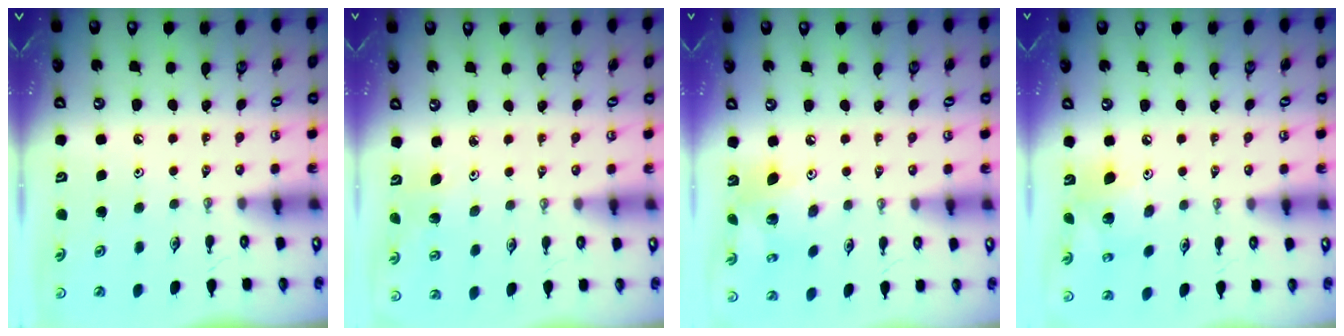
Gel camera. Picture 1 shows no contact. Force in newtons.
{"total": 2.6, "press": 2.5, "slide": 0.9}
{"total": 10.1, "press": 10.1, "slide": 0.9}
{"total": 11.3, "press": 11.2, "slide": 1.0}